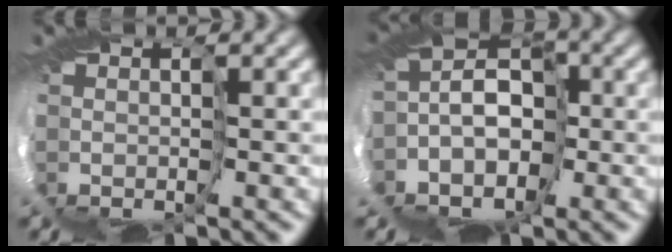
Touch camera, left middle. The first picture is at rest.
{"total": 4.4, "force": [-2.2, 3.1, 2.2], "torque": [-0.047, 0.022, -0.061]}